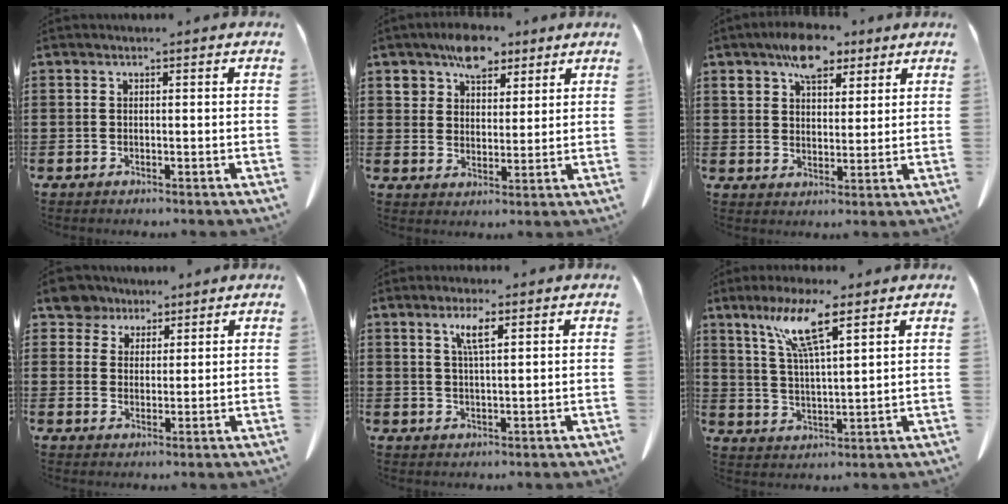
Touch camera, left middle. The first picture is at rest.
{"total": 7.1, "force": [5.3, 4.1, 2.4], "torque": [-0.054, -0.001, 0.097]}
{"total": 8.1, "force": [5.9, 4.0, 3.9], "torque": [-0.072, -0.005, 0.106]}
{"total": 5.0, "force": [4.1, 2.7, 0.8], "torque": [-0.032, -0.005, 0.076]}
{"total": 3.9, "force": [2.0, 0.7, 3.3], "torque": [-0.070, 0.004, 0.033]}
{"total": 8.9, "force": [5.7, 1.0, 6.7], "torque": [-0.146, -0.005, 0.099]}